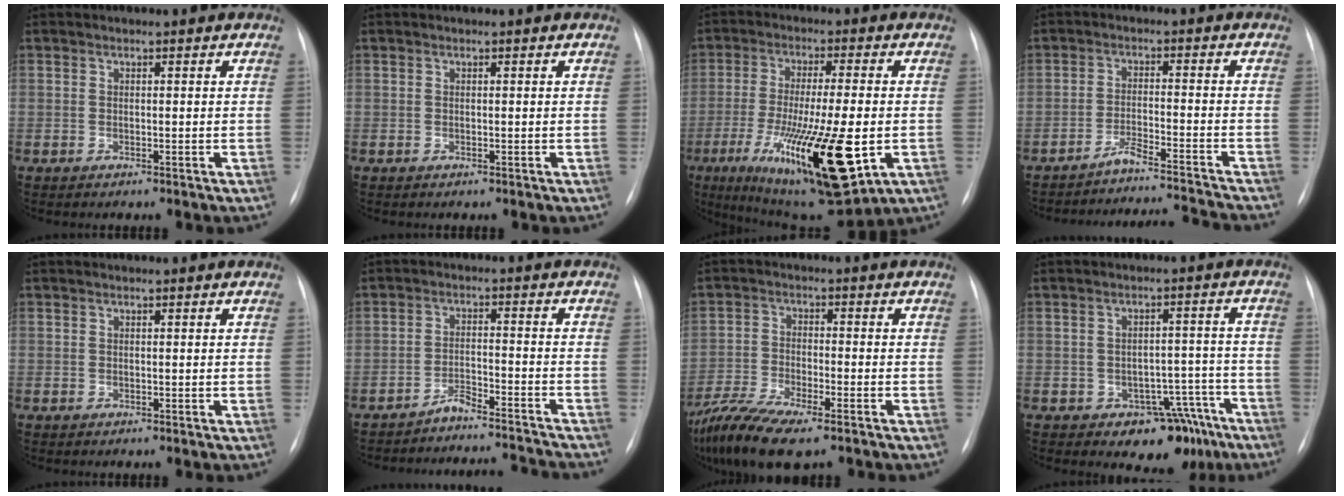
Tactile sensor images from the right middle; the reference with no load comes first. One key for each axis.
{"total": 0.0}
{"total": 21.4, "fx": -6.5, "fy": 4.1, "fz": 20.0, "tx": -0.347, "ty": -0.048, "tz": -0.090}
{"total": 10.3, "fx": -10.0, "fy": -2.4, "fz": 1.0, "tx": -0.011, "ty": 0.002, "tz": -0.153}
{"total": 0.0}
{"total": 9.5, "fx": -9.5, "fy": -0.7, "fz": 0.4, "tx": -0.004, "ty": 0.014, "tz": -0.140}
{"total": 13.6, "fx": -10.0, "fy": 3.3, "fz": 8.5, "tx": -0.178, "ty": -0.023, "tz": -0.175}
{"total": 8.5, "fx": -5.7, "fy": 4.9, "fz": 3.9, "tx": -0.021, "ty": 0.033, "tz": -0.072}